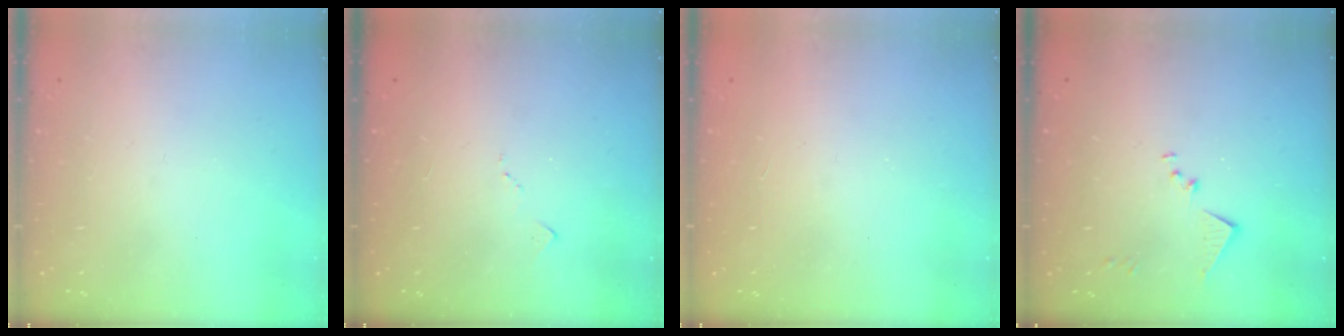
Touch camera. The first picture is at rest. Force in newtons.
{"total": 5.6, "press": 5.5, "slide": 0.8}
{"total": 1.0, "press": 1.0, "slide": 0.1}
{"total": 7.9, "press": 7.9, "slide": 0.5}